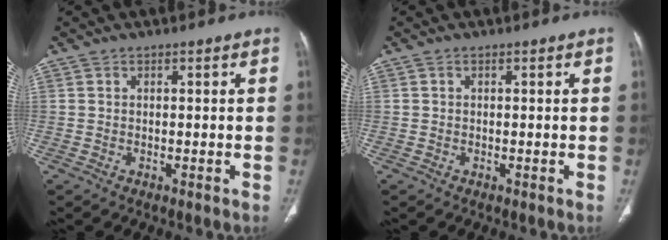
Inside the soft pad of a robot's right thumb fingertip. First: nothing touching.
{"total": 0.0}